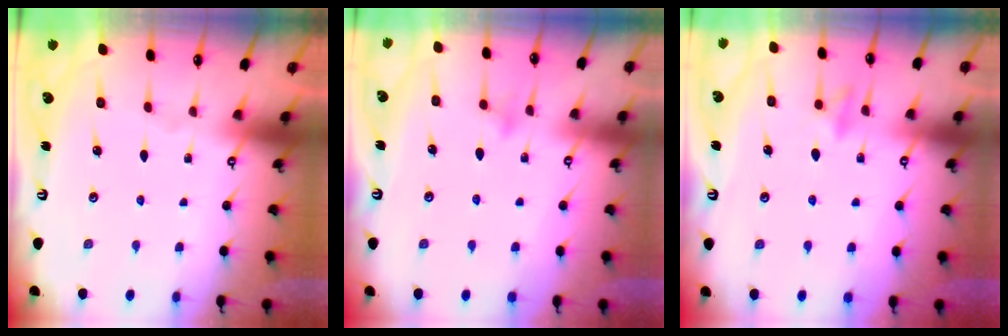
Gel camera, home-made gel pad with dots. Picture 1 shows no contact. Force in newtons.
{"total": 7.5, "press": 7.5, "slide": 0.6}
{"total": 8.4, "press": 8.3, "slide": 1.7}